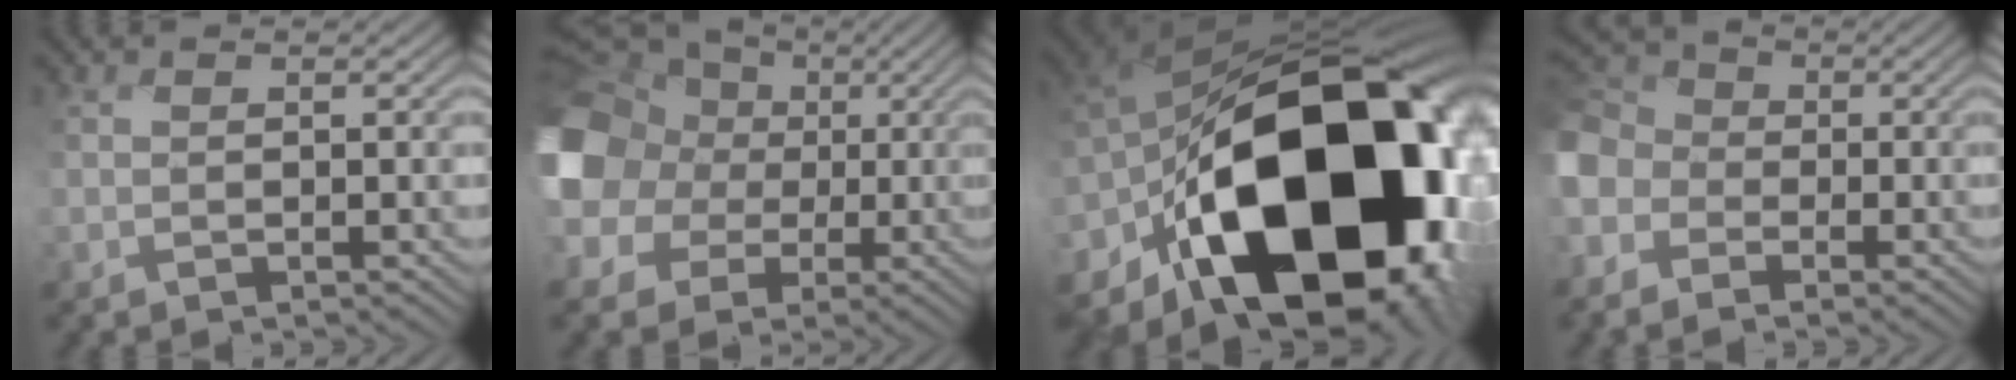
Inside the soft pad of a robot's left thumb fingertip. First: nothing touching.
{"total": 18.1, "force": [1.8, 15.7, 8.8], "torque": [-0.266, -0.008, -0.001]}
{"total": 22.6, "force": [-4.8, 14.4, 16.7], "torque": [-0.332, -0.095, -0.033]}
{"total": 8.8, "force": [-3.1, 7.3, 3.7], "torque": [-0.146, -0.023, -0.086]}